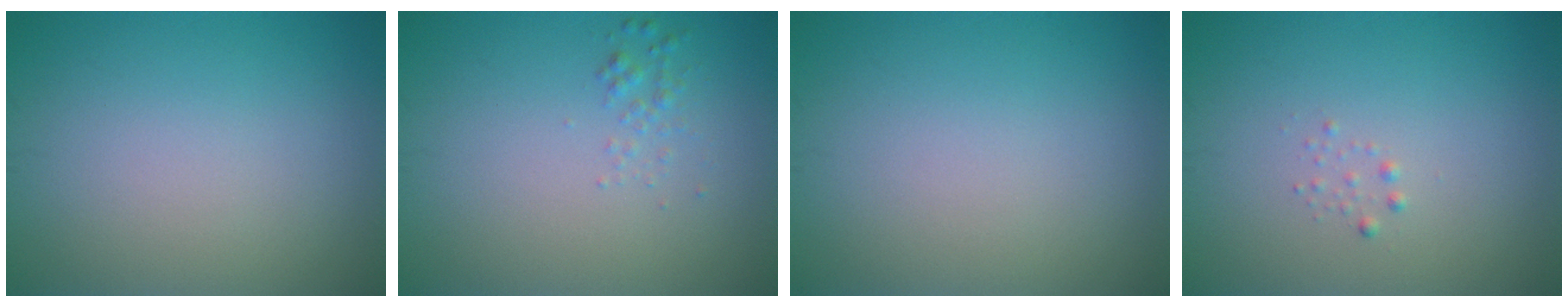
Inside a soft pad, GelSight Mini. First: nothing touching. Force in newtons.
{"total": 1.0, "press": 1.0, "slide": 0.0}
{"total": 0.0}
{"total": 0.6, "press": 0.6, "slide": 0.0}